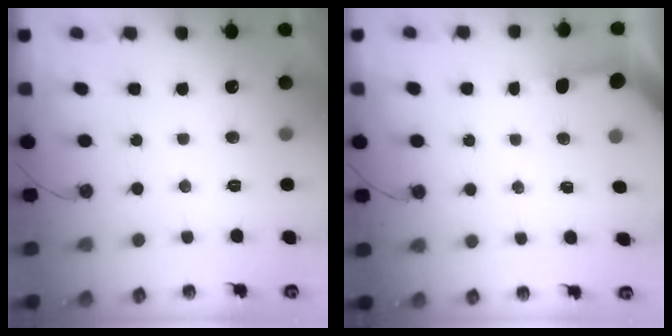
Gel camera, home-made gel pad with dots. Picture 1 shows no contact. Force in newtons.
{"total": 3.4, "press": 3.4, "slide": 0.5}